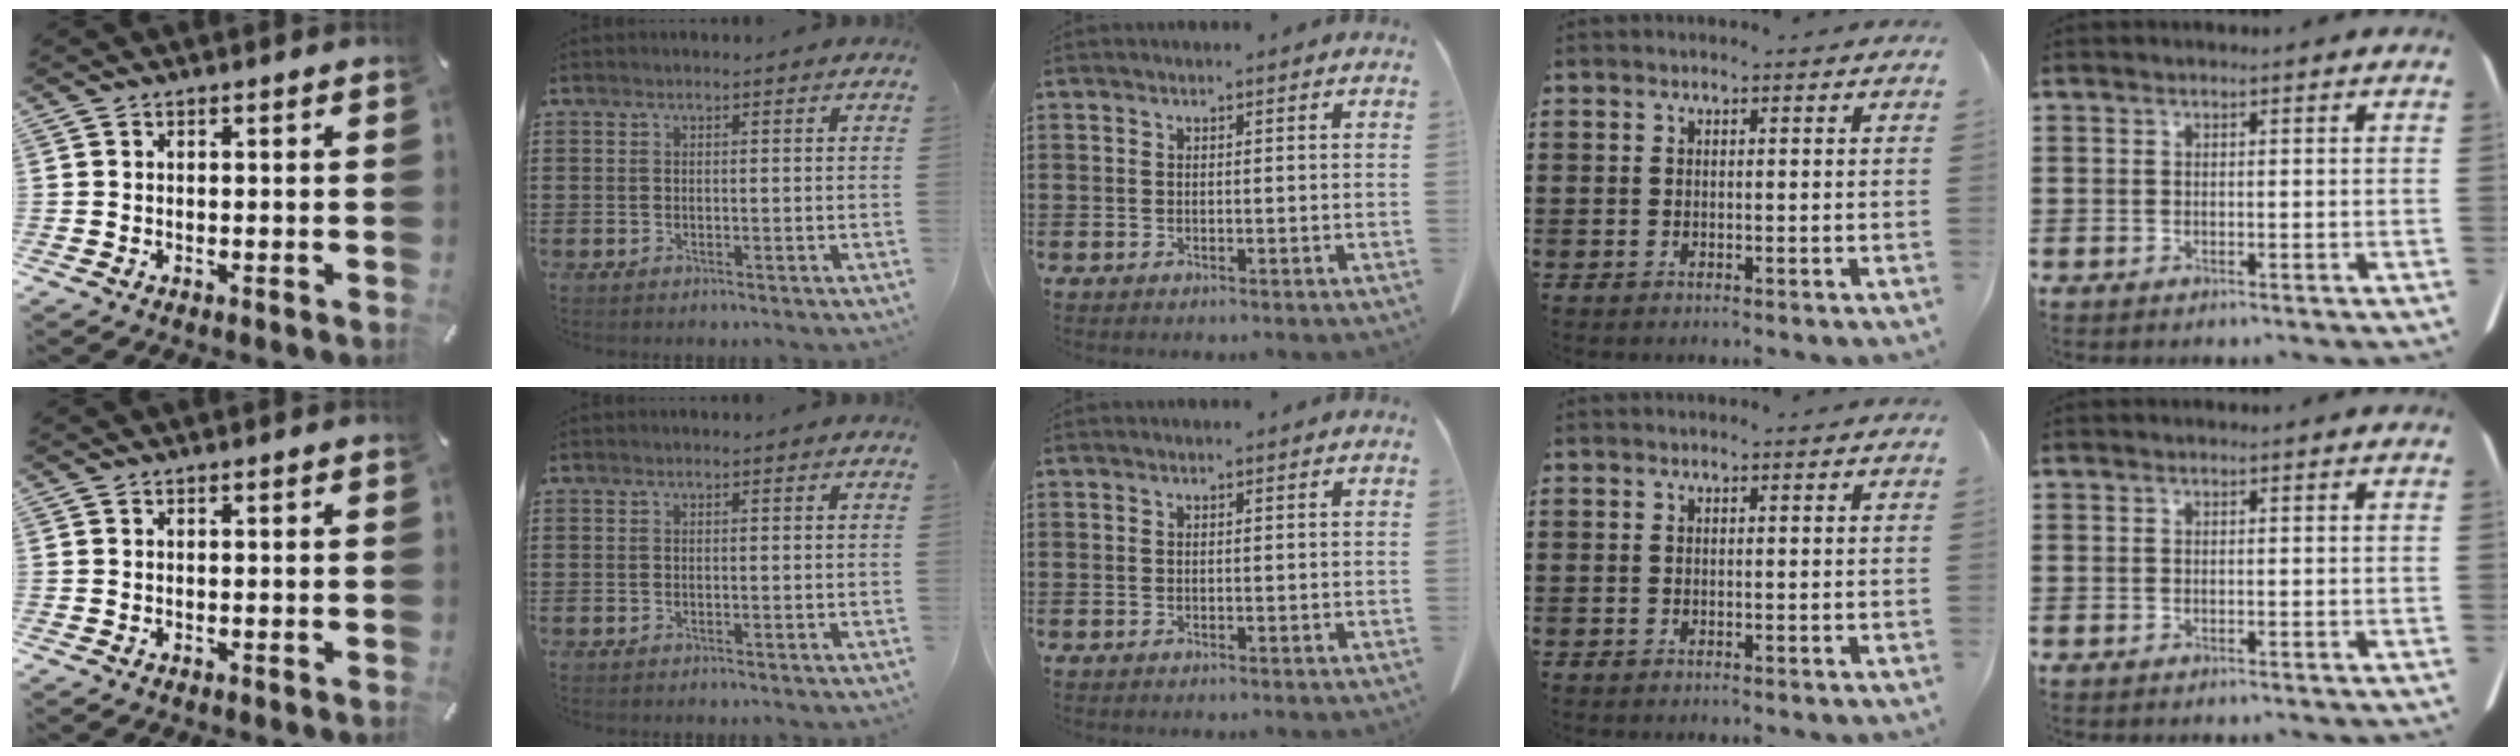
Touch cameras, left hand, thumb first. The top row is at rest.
{}